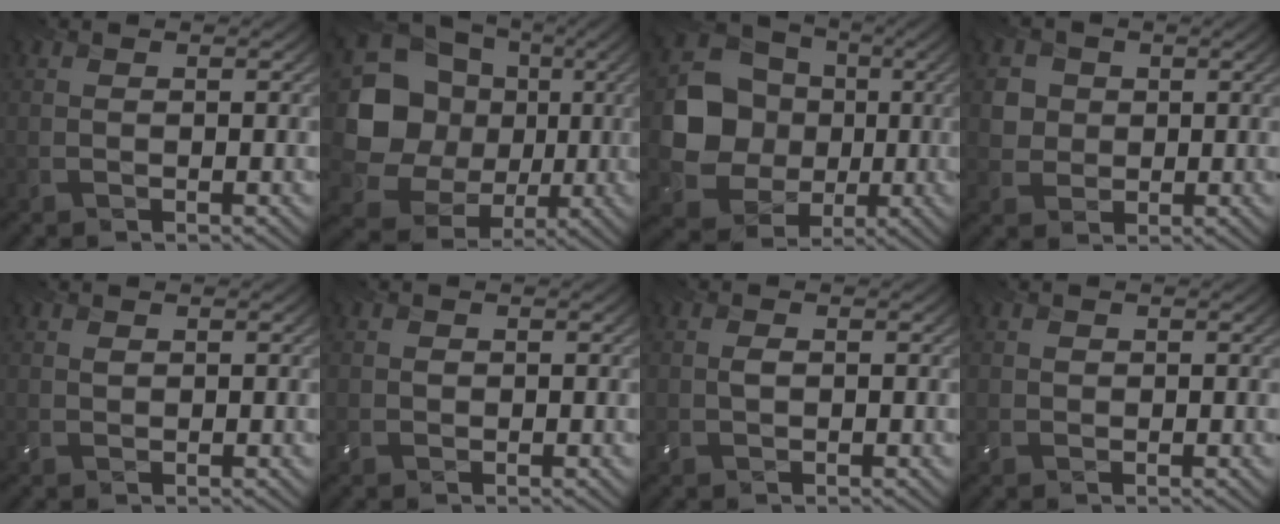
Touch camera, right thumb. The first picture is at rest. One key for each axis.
{"total": 17.4, "fx": 1.5, "fy": 15.7, "fz": 7.3, "tx": -0.212, "ty": 0.001, "tz": 0.020}
{"total": 11.1, "fx": -0.2, "fy": 9.9, "fz": 5.1, "tx": -0.129, "ty": -0.013, "tz": -0.013}
{"total": 3.7, "fx": 0.8, "fy": 3.4, "fz": 1.1, "tx": -0.044, "ty": -0.006, "tz": 0.016}
{"total": 0.7, "fx": 0.4, "fy": 0.5, "fz": 0.4, "tx": -0.012, "ty": -0.001, "tz": 0.010}
{"total": 0.8, "fx": 0.0, "fy": 0.7, "fz": 0.3, "tx": -0.009, "ty": -0.003, "tz": 0.000}
{"total": 1.1, "fx": 0.0, "fy": 0.7, "fz": 0.9, "tx": -0.022, "ty": 0.002, "tz": 0.000}
{"total": 0.8, "fx": 0.2, "fy": 0.7, "fz": 0.3, "tx": -0.009, "ty": -0.002, "tz": 0.005}